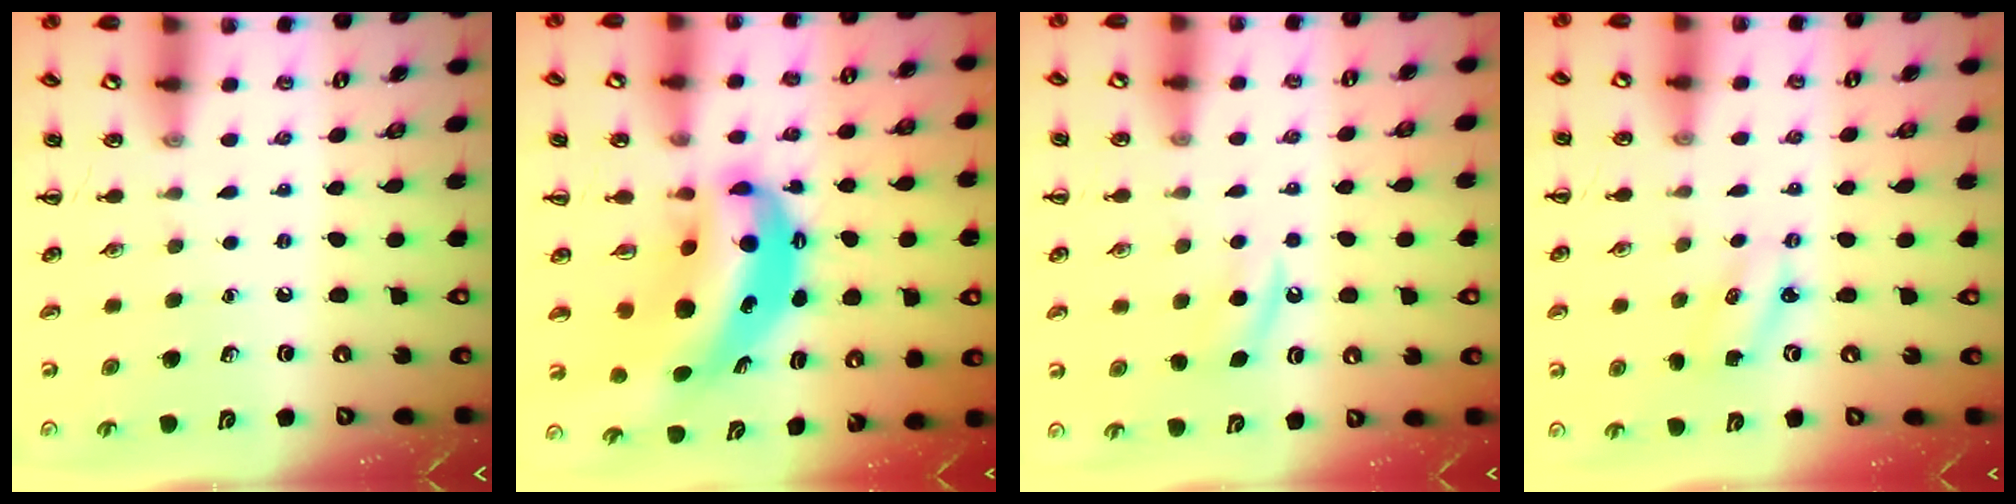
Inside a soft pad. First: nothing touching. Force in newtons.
{"total": 11.8, "press": 11.5, "slide": 2.6}
{"total": 5.1, "press": 4.8, "slide": 1.6}
{"total": 2.0, "press": 1.9, "slide": 0.6}